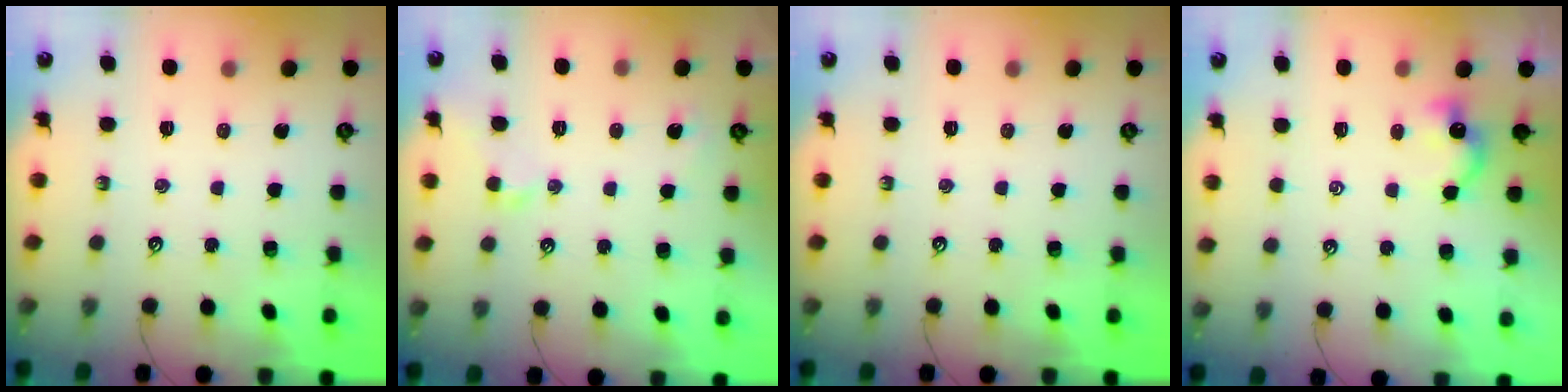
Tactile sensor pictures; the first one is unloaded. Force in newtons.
{"total": 2.3, "press": 2.2, "slide": 0.6}
{"total": 0.0}
{"total": 1.9, "press": 1.9, "slide": 0.4}